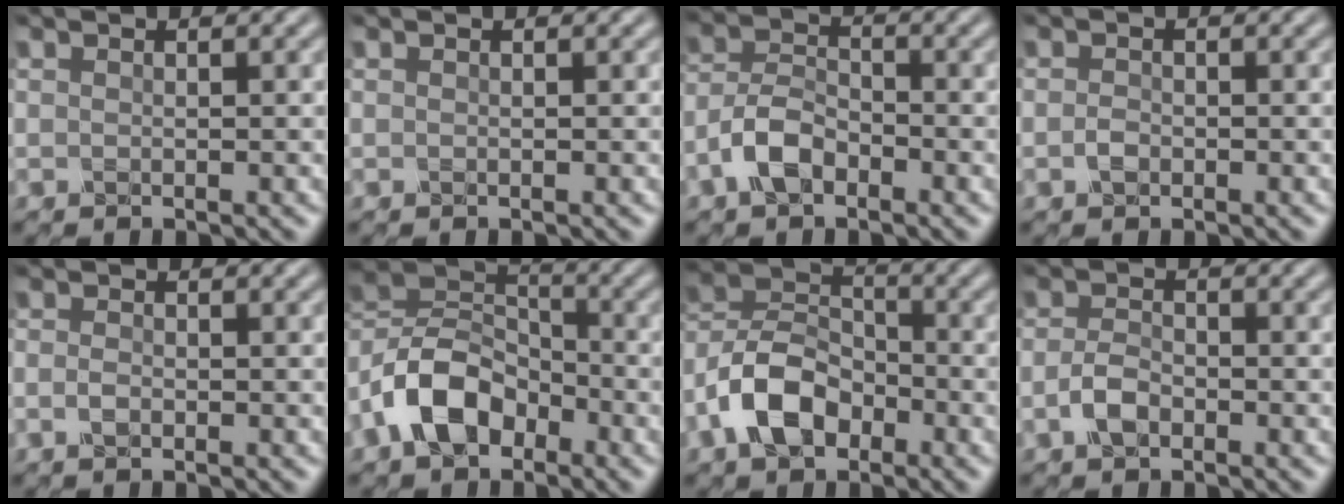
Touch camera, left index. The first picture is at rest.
{"total": 0.0}
{"total": 3.9, "force": [-2.7, 1.9, 2.1], "torque": [-0.041, 0.005, -0.064]}
{"total": 1.1, "force": [-0.7, 0.7, 0.5], "torque": [-0.009, -0.003, -0.018]}
{"total": 1.2, "force": [-0.9, 0.5, 0.6], "torque": [-0.013, -0.004, -0.023]}
{"total": 7.8, "force": [-4.5, 4.8, 4.2], "torque": [-0.081, 0.005, -0.103]}
{"total": 6.6, "force": [-3.7, 4.1, 3.6], "torque": [-0.069, 0.004, -0.084]}
{"total": 2.4, "force": [-1.5, 1.3, 1.4], "torque": [-0.031, -0.001, -0.038]}